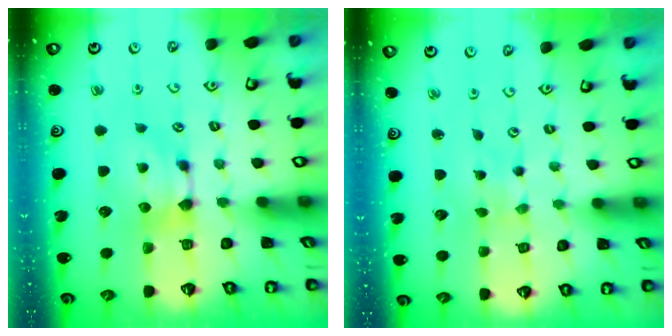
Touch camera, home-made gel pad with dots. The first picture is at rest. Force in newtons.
{"total": 4.9, "press": 4.9, "slide": 0.2}